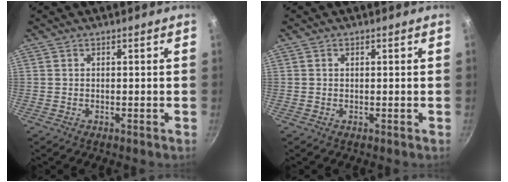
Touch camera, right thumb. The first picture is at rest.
{"total": 0.6, "force": [0.2, 0.5, 0.4], "torque": [-0.007, 0.003, 0.003]}